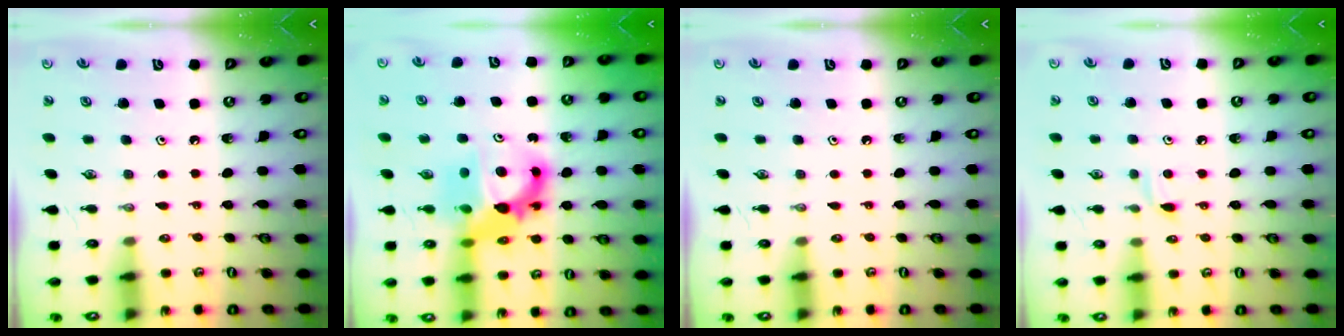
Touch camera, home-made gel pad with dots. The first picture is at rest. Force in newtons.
{"total": 11.9, "press": 11.8, "slide": 1.0}
{"total": 0.0}
{"total": 4.8, "press": 4.7, "slide": 0.6}